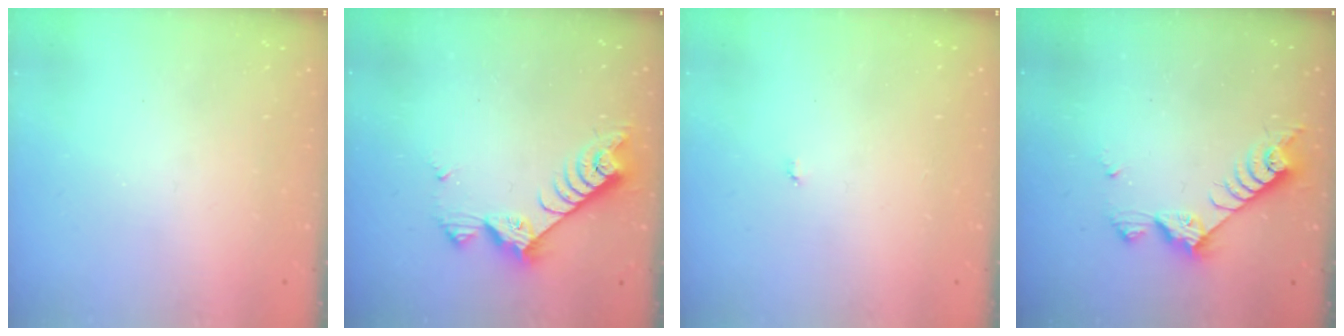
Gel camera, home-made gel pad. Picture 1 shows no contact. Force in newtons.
{"total": 7.7, "press": 7.6, "slide": 1.2}
{"total": 2.9, "press": 2.9, "slide": 0.3}
{"total": 7.9, "press": 7.8, "slide": 1.3}